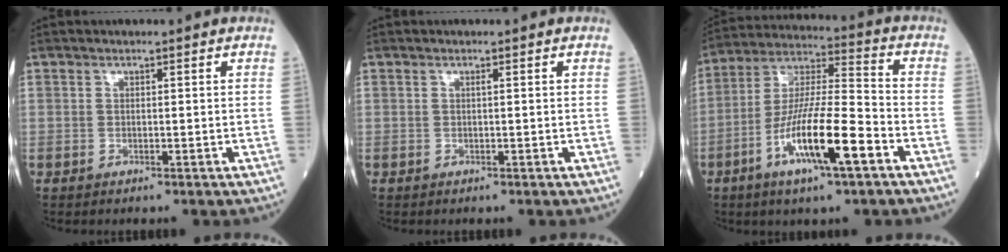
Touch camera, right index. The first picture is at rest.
{"total": 0.0}
{"total": 15.0, "force": [-6.5, 1.6, 13.5], "torque": [-0.255, -0.010, -0.116]}